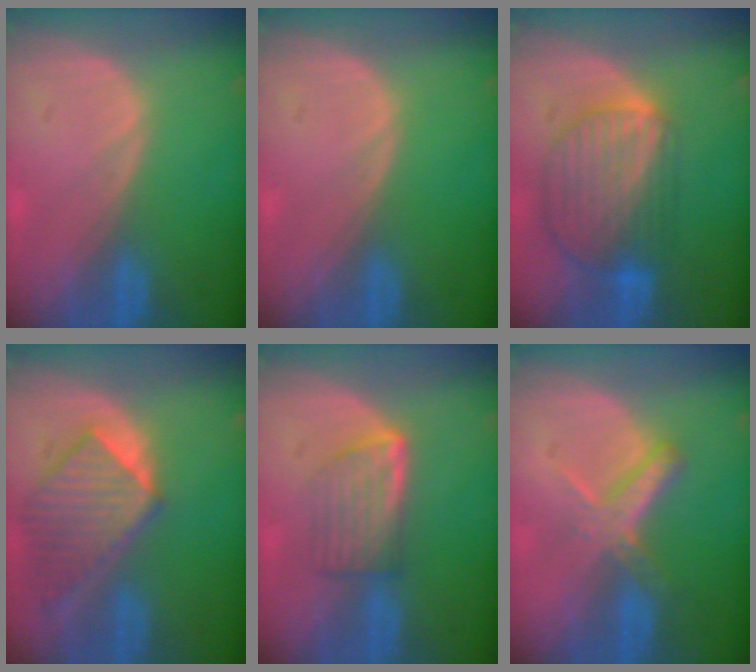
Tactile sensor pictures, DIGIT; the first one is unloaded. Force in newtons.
{"total": 0.0}
{"total": 9.4, "press": 8.0, "slide": 5.0}
{"total": 8.3, "press": 7.6, "slide": 3.4}
{"total": 5.8, "press": 5.4, "slide": 2.2}
{"total": 5.5, "press": 4.9, "slide": 2.5}